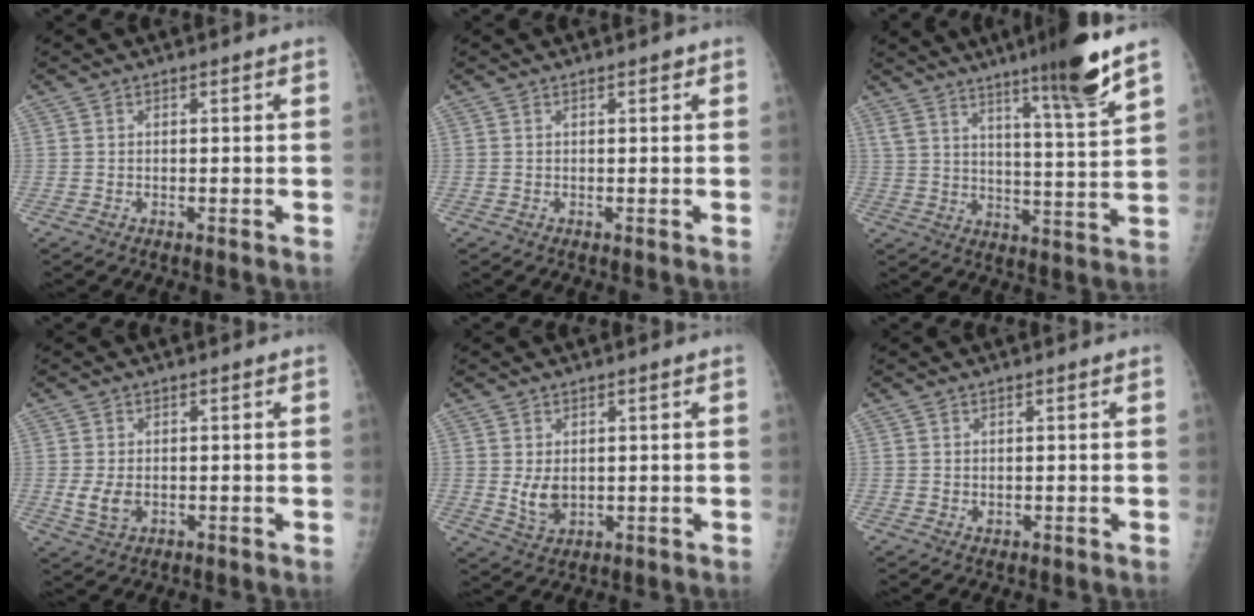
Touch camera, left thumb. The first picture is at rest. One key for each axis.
{"total": 0.8, "fx": 0.5, "fy": 0.3, "fz": 0.6, "tx": -0.006, "ty": 0.000, "tz": 0.005}
{"total": 13.9, "fx": 9.5, "fy": 0.2, "fz": 10.1, "tx": -0.151, "ty": -0.058, "tz": 0.149}
{"total": 4.3, "fx": -0.5, "fy": 2.9, "fz": 3.1, "tx": -0.057, "ty": -0.003, "tz": -0.003}
{"total": 4.9, "fx": 0.4, "fy": 3.3, "fz": 3.5, "tx": -0.048, "ty": -0.012, "tz": 0.019}
{"total": 1.1, "fx": 0.2, "fy": 0.8, "fz": 0.7, "tx": -0.006, "ty": -0.002, "tz": 0.007}